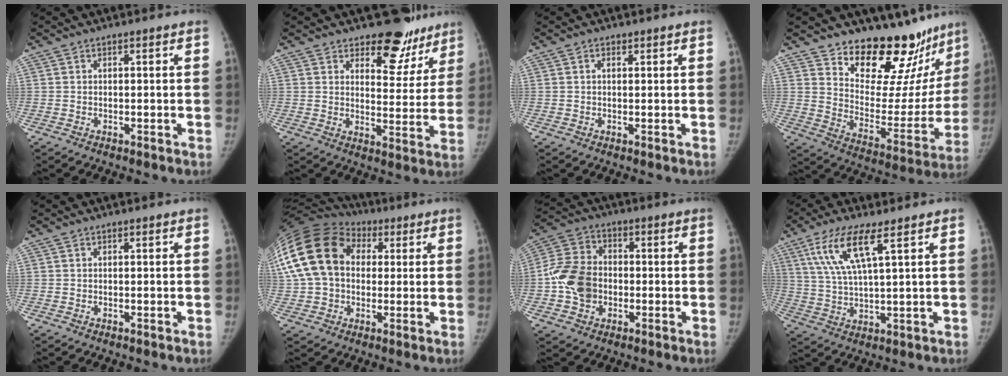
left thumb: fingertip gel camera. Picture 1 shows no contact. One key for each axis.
{"total": 12.2, "fx": 9.4, "fy": 6.3, "fz": 4.4, "tx": -0.002, "ty": -0.069, "tz": 0.116}
{"total": 0.5, "fx": 0.2, "fy": 0.4, "fz": 0.3, "tx": -0.003, "ty": -0.004, "tz": 0.002}
{"total": 20.6, "fx": 17.4, "fy": 7.9, "fz": 7.6, "tx": -0.049, "ty": -0.140, "tz": 0.247}
{"total": 0.0}
{"total": 22.7, "fx": 4.4, "fy": 16.9, "fz": 14.5, "tx": -0.317, "ty": 0.055, "tz": 0.079}
{"total": 10.8, "fx": -1.6, "fy": 8.5, "fz": 6.5, "tx": -0.111, "ty": 0.023, "tz": -0.039}
{"total": 10.1, "fx": 5.0, "fy": 2.1, "fz": 8.5, "tx": -0.189, "ty": -0.016, "tz": 0.103}